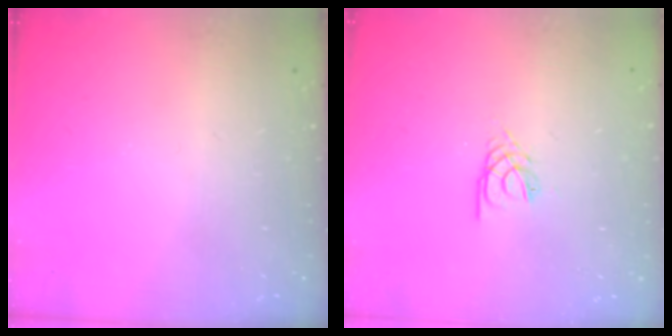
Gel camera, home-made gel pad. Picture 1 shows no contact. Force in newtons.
{"total": 2.2, "press": 2.1, "slide": 0.4}